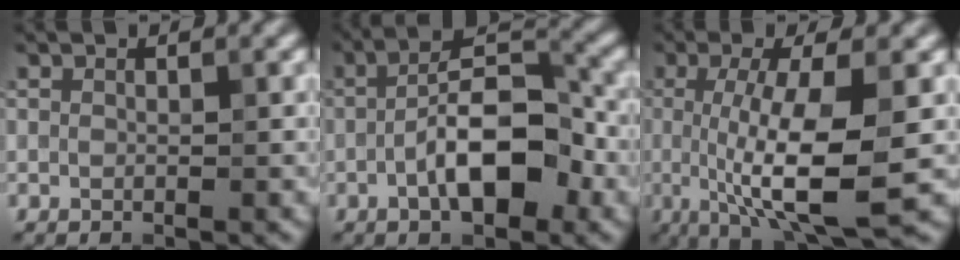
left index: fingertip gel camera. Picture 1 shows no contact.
{"total": 7.6, "force": [-2.4, 3.1, 6.5], "torque": [-0.105, 0.016, -0.045]}
{"total": 8.9, "force": [-0.8, 2.4, 8.5], "torque": [-0.147, -0.018, -0.011]}